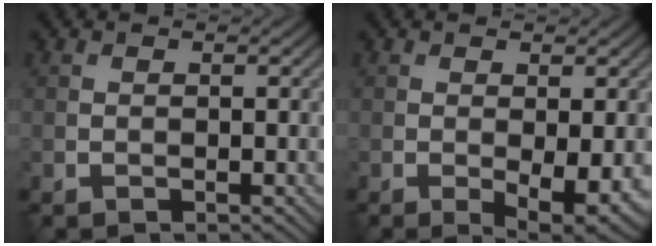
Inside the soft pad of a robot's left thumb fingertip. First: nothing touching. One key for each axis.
{"total": 5.1, "fx": -1.2, "fy": 1.9, "fz": 4.6, "tx": -0.071, "ty": -0.017, "tz": -0.010}